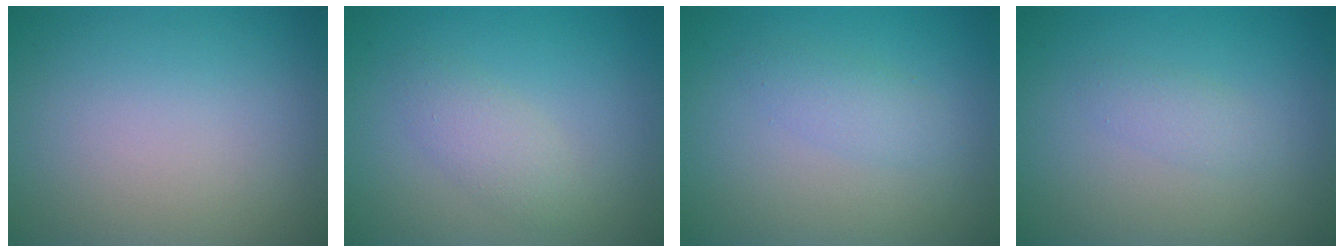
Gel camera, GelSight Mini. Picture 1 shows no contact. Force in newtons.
{"total": 2.1, "press": 2.1, "slide": 0.1}
{"total": 1.7, "press": 1.7, "slide": 0.1}
{"total": 1.3, "press": 1.3, "slide": 0.1}